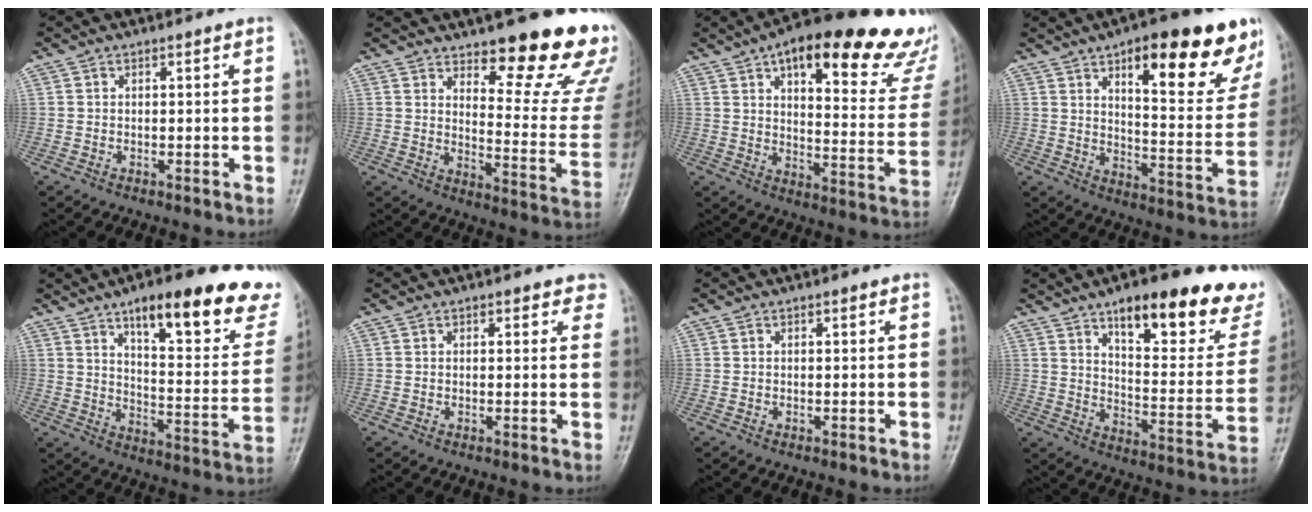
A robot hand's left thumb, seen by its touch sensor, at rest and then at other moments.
{"total": 18.5, "force": [13.7, 5.0, 11.4], "torque": [-0.101, -0.115, 0.182]}
{"total": 30.5, "force": [18.2, 10.9, 21.9], "torque": [-0.258, -0.041, 0.238]}
{"total": 23.4, "force": [12.9, 7.6, 18.0], "torque": [-0.201, -0.047, 0.183]}
{"total": 24.6, "force": [16.1, 7.5, 17.0], "torque": [-0.182, -0.069, 0.219]}
{"total": 2.3, "force": [1.6, 1.5, 1.0], "torque": [0.020, -0.004, 0.011]}
{"total": 0.0}
{"total": 25.0, "force": [16.6, 8.3, 16.7], "torque": [-0.177, -0.079, 0.225]}